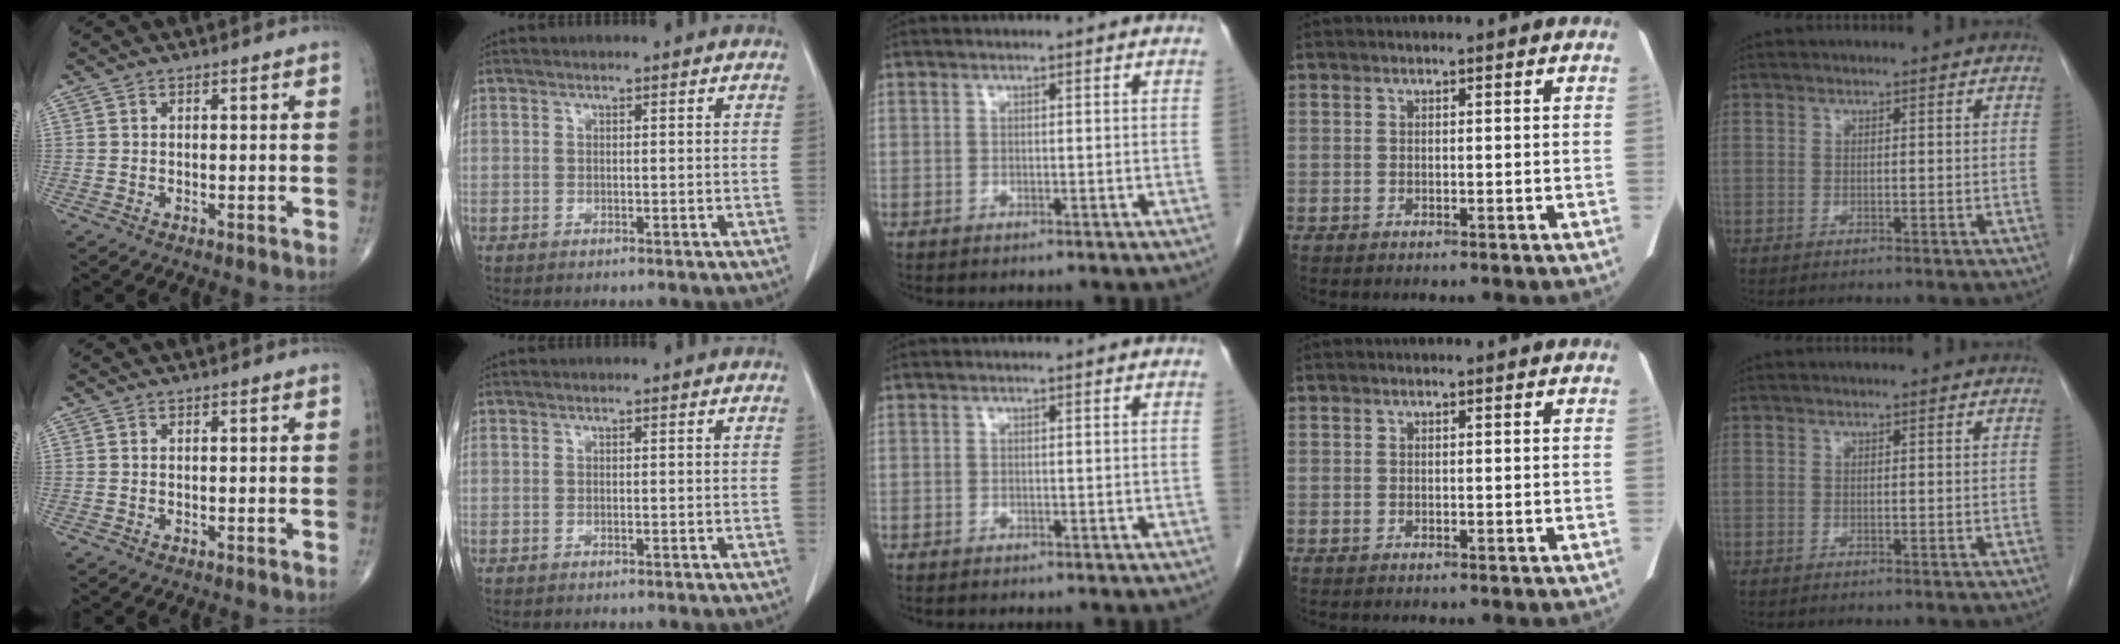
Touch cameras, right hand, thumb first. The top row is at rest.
{}